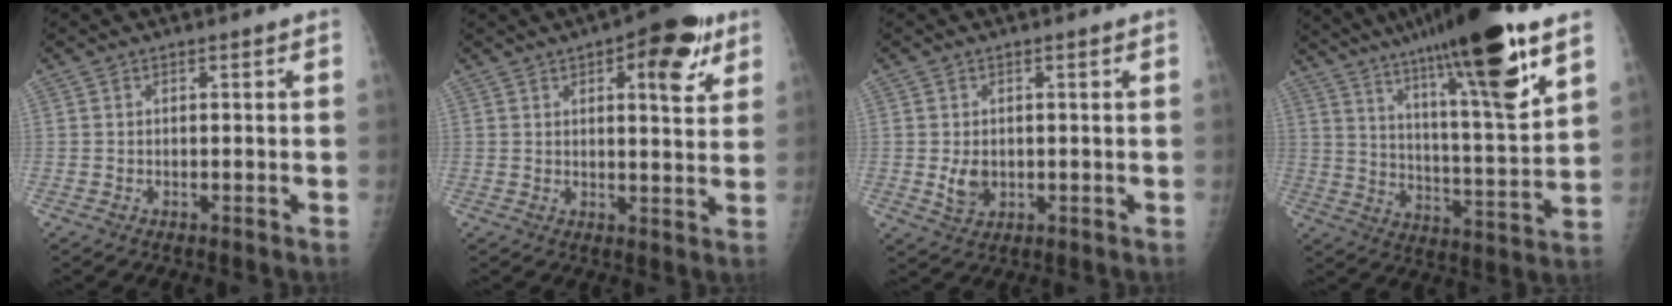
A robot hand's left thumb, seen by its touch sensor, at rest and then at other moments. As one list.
[{"total": 11.9, "force": [5.7, 4.5, 9.4], "torque": [-0.092, -0.014, 0.069]}, {"total": 3.6, "force": [-0.1, 2.7, 2.4], "torque": [-0.034, -0.005, 0.007]}, {"total": 24.4, "force": [15.3, 2.9, 18.7], "torque": [-0.290, -0.051, 0.251]}]